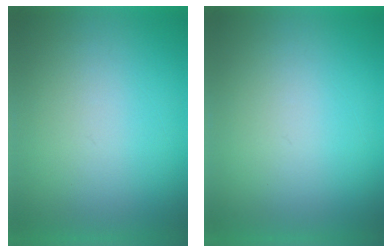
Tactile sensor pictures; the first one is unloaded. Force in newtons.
{"total": 0.0}